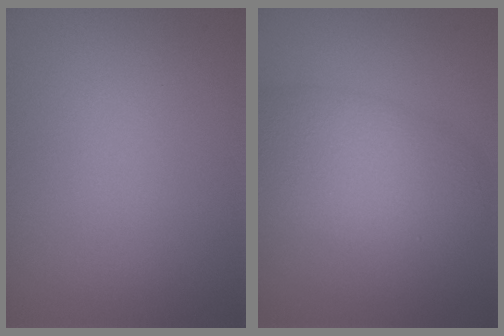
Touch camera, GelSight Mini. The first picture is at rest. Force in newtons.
{"total": 5.6, "press": 5.6, "slide": 0.2}